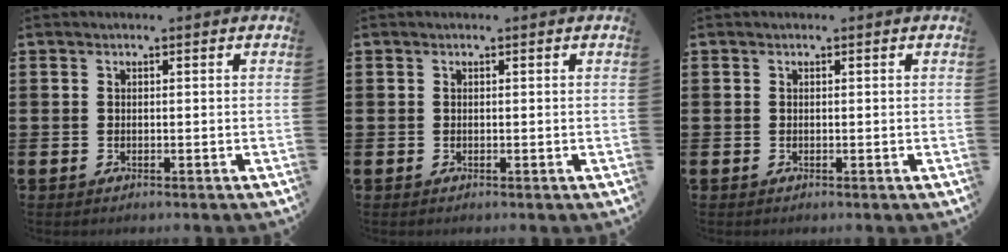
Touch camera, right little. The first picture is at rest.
{"total": 0.0}
{"total": 0.0}